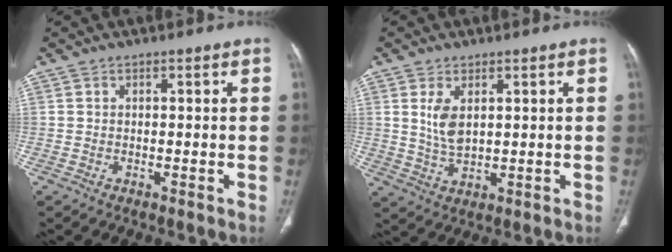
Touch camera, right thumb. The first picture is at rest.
{"total": 5.4, "force": [1.7, 2.8, 4.3], "torque": [-0.082, -0.012, 0.044]}